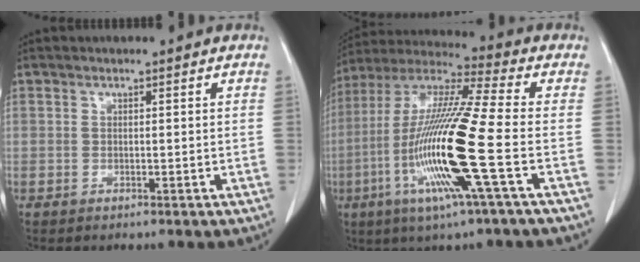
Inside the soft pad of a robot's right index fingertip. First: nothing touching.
{"total": 18.8, "force": [-5.0, -0.5, 18.1], "torque": [-0.373, -0.018, -0.108]}